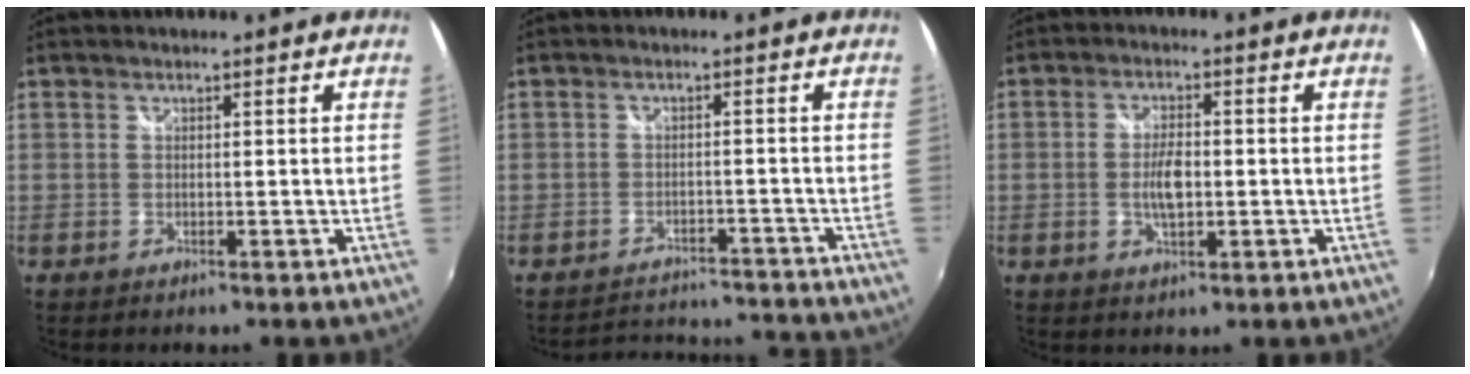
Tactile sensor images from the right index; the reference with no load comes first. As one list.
[{"total": 12.0, "force": [-11.2, 3.9, 2.2], "torque": [-0.050, 0.031, -0.138]}, {"total": 4.9, "force": [-0.7, 2.1, 4.3], "torque": [-0.085, 0.001, -0.013]}]